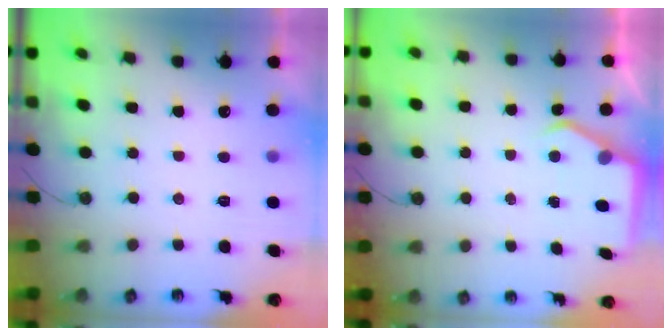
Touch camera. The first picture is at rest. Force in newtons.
{"total": 5.1, "press": 5.1, "slide": 0.2}